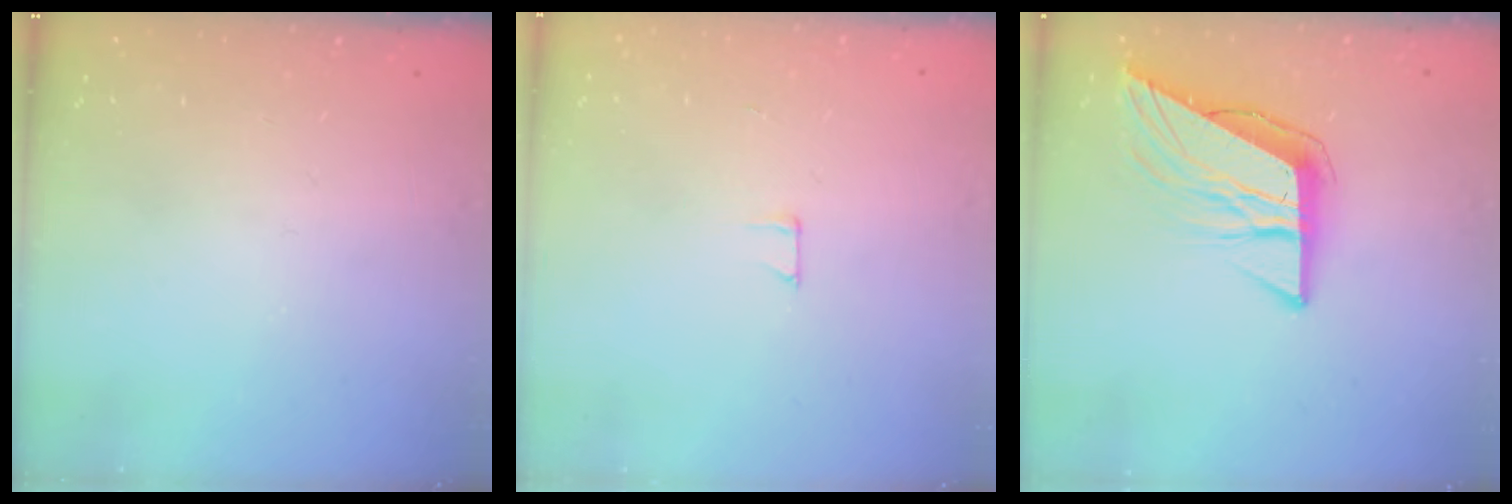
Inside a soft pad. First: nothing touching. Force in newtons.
{"total": 3.9, "press": 3.9, "slide": 0.2}
{"total": 9.9, "press": 9.9, "slide": 0.8}